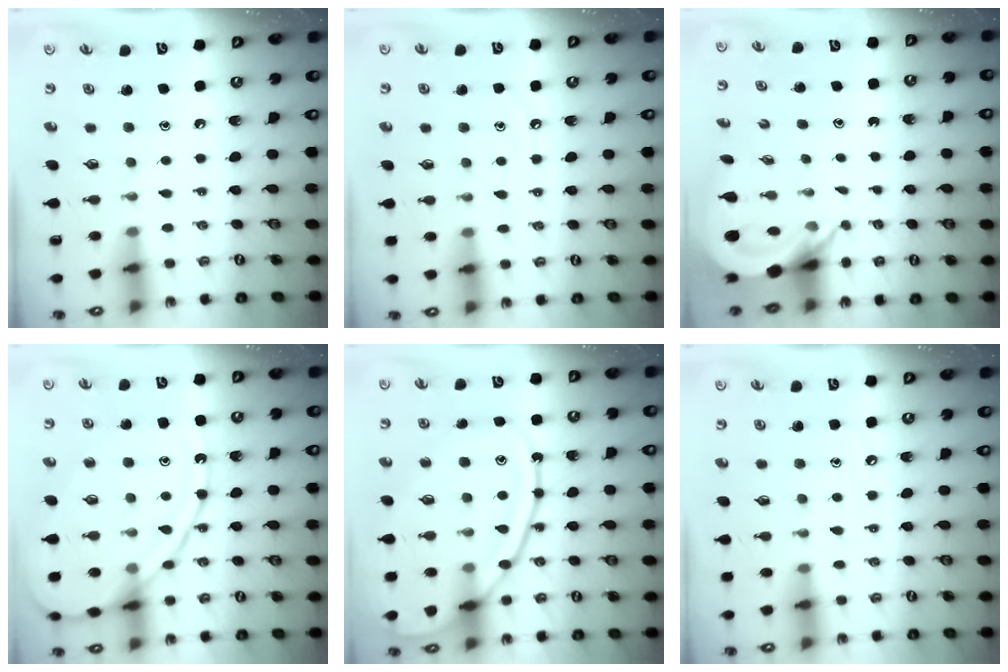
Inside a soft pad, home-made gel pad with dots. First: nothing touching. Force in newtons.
{"total": 6.5, "press": 6.5, "slide": 0.8}
{"total": 4.8, "press": 4.8, "slide": 0.4}
{"total": 15.3, "press": 15.3, "slide": 1.5}
{"total": 17.9, "press": 17.8, "slide": 1.6}
{"total": 4.8, "press": 4.8, "slide": 0.6}